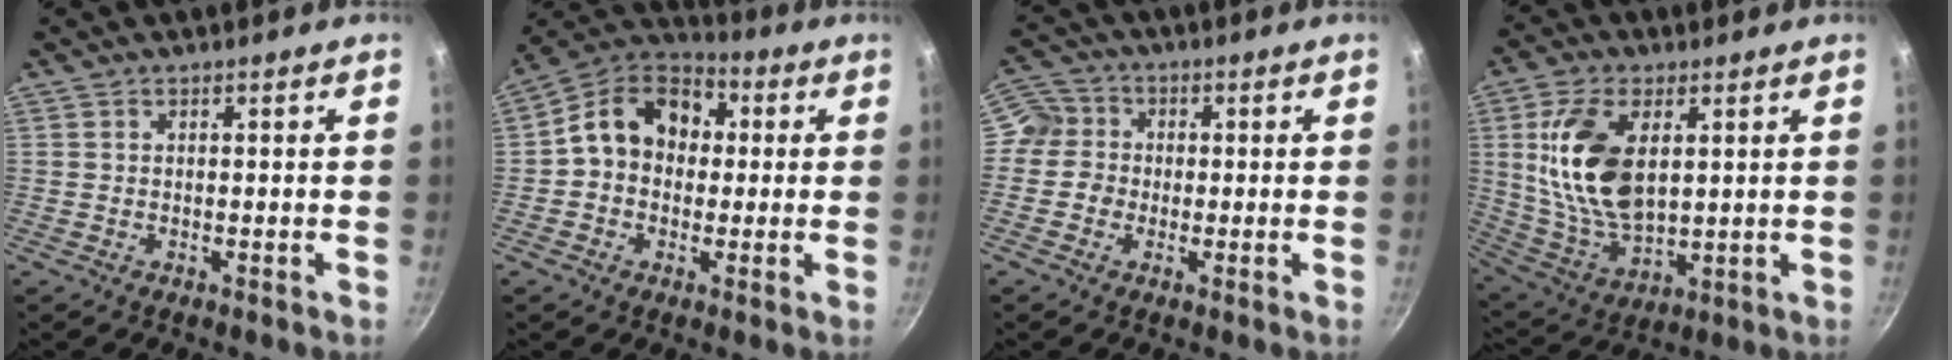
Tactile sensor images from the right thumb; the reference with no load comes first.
{"total": 13.0, "force": [0.9, 10.1, 8.1], "torque": [-0.109, 0.036, 0.001]}
{"total": 6.6, "force": [-0.5, 6.3, 1.9], "torque": [-0.013, 0.019, -0.022]}
{"total": 16.7, "force": [3.6, 9.1, 13.5], "torque": [-0.259, -0.015, 0.079]}